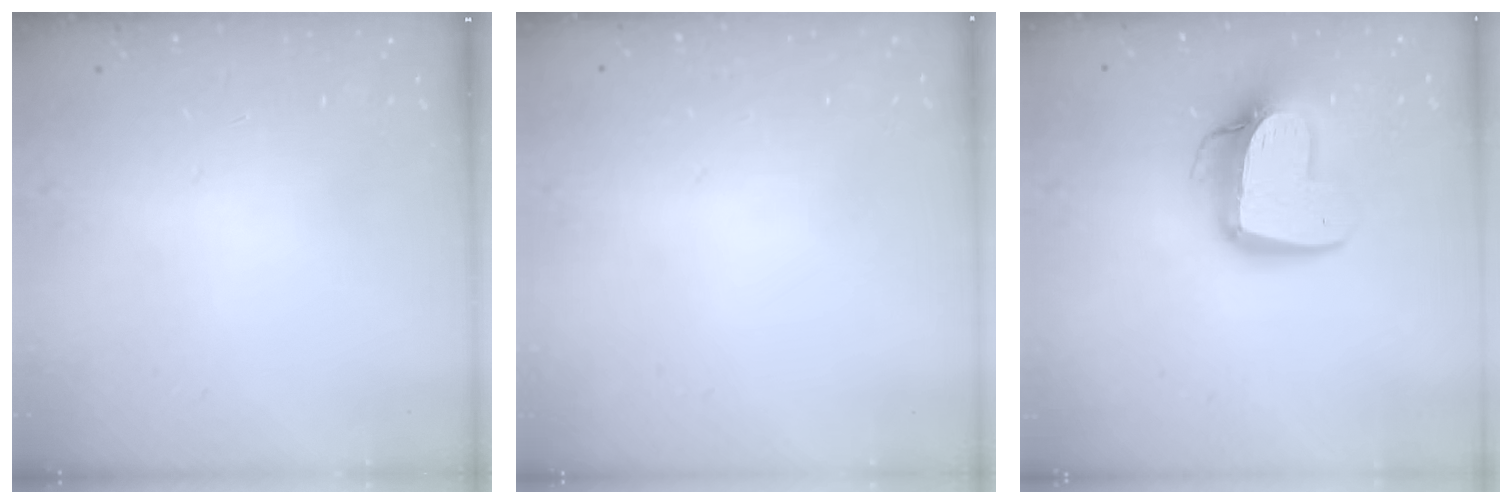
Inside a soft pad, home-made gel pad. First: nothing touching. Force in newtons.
{"total": 0.0}
{"total": 14.6, "press": 14.6, "slide": 1.4}